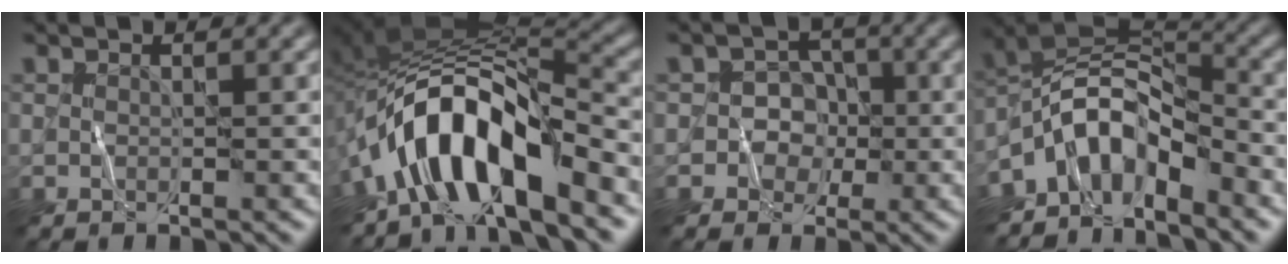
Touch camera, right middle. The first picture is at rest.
{"total": 9.2, "force": [-4.8, 3.4, 7.1], "torque": [-0.103, 0.015, -0.090]}
{"total": 3.4, "force": [-0.9, 3.3, 0.3], "torque": [0.028, 0.013, -0.033]}
{"total": 7.5, "force": [-4.5, 3.8, 4.6], "torque": [-0.062, 0.008, -0.097]}